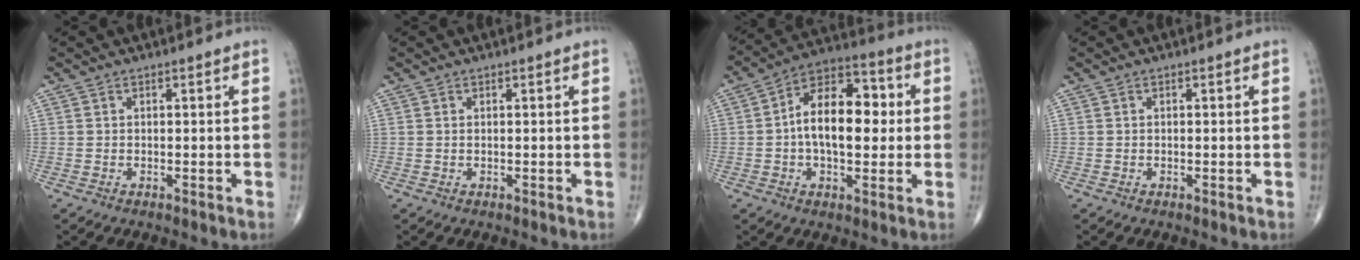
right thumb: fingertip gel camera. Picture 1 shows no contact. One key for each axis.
{"total": 0.0}
{"total": 15.4, "fx": 0.7, "fy": 8.6, "fz": 12.8, "tx": -0.182, "ty": 0.032, "tz": 0.002}
{"total": 0.0}